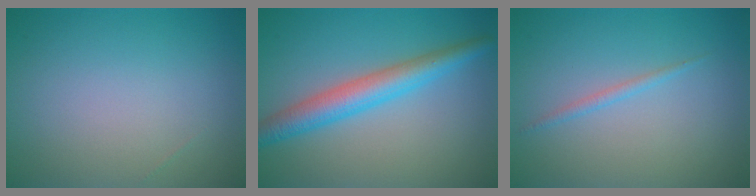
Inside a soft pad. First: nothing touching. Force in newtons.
{"total": 4.5, "press": 4.5, "slide": 0.2}
{"total": 0.9, "press": 0.9, "slide": 0.1}